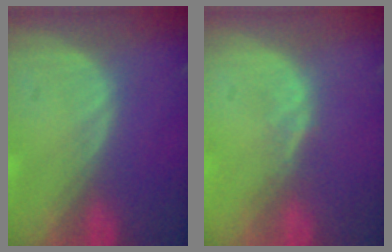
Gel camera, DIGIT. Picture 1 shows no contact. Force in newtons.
{"total": 1.5, "press": 1.2, "slide": 0.9}